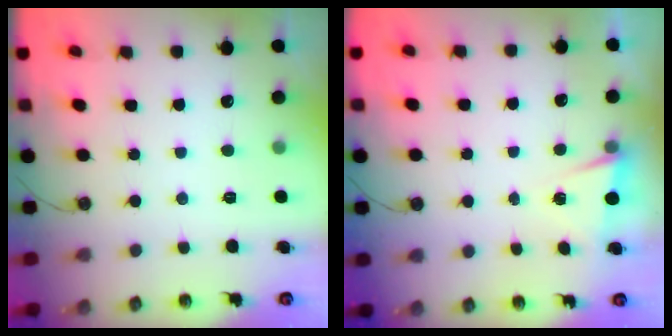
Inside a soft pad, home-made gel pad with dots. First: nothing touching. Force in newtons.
{"total": 2.7, "press": 1.5, "slide": 2.2}